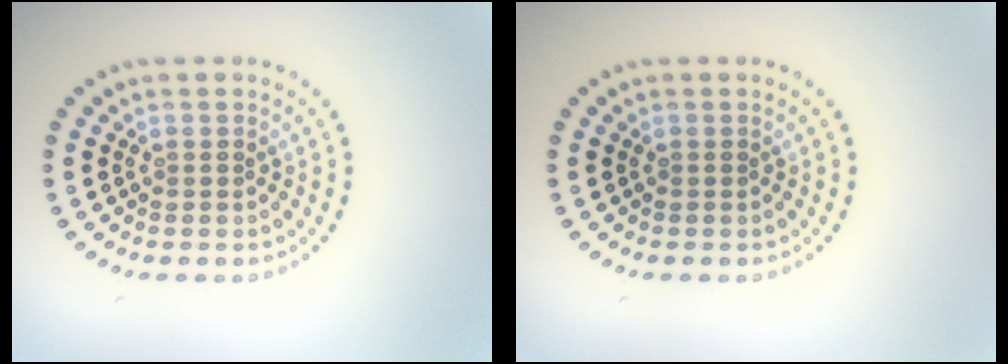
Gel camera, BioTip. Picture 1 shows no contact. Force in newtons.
{"total": 0.0}